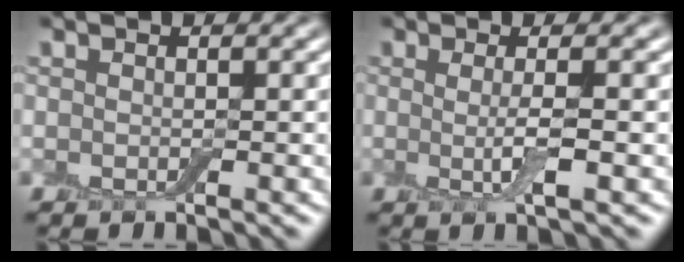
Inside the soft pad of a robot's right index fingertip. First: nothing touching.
{"total": 3.1, "force": [-0.1, 0.6, 3.1], "torque": [-0.057, -0.007, -0.003]}